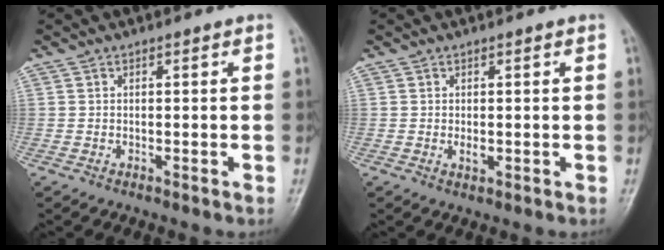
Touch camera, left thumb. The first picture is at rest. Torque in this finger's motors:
{"motor_torque": [0.33, 0.42, 0.14, 0.00, 0.00]}